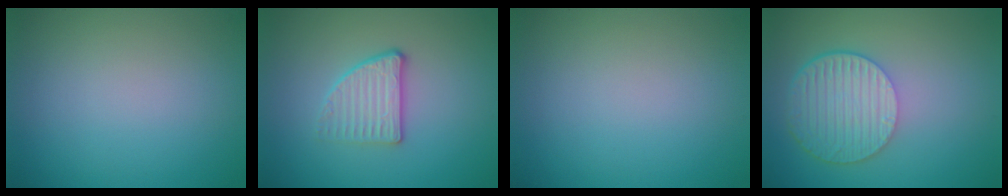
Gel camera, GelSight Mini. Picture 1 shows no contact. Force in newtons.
{"total": 2.8, "press": 2.5, "slide": 1.4}
{"total": 0.0}
{"total": 6.2, "press": 4.4, "slide": 4.3}